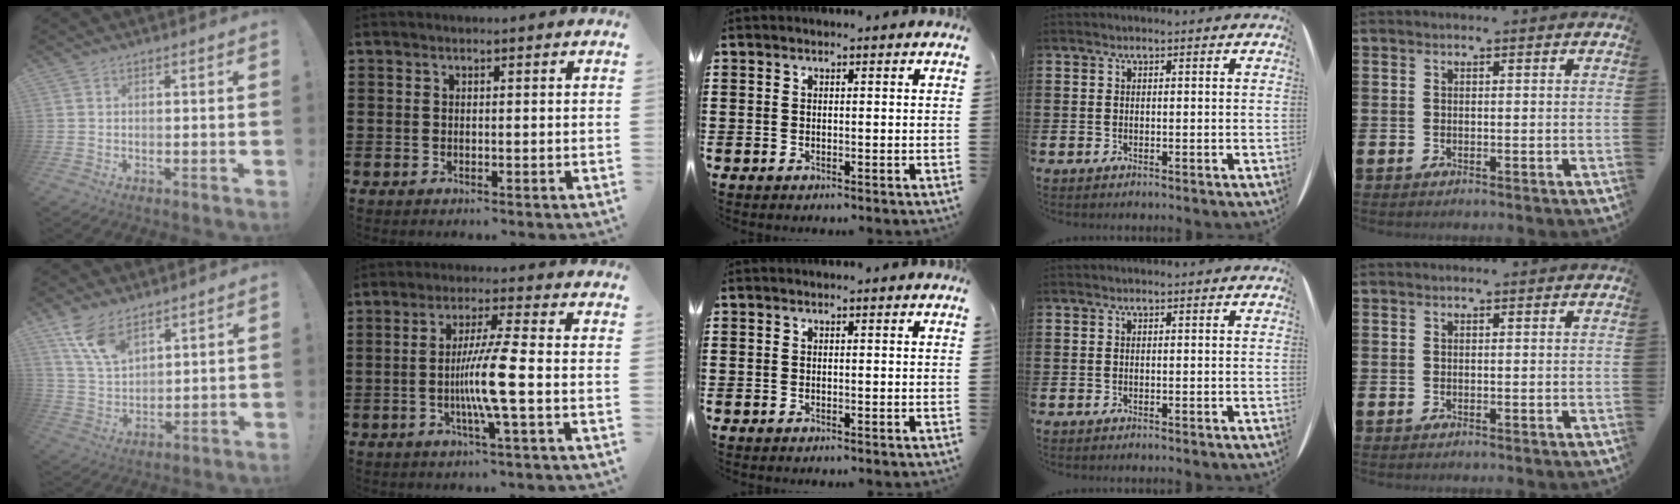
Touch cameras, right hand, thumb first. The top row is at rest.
{"thumb": {"total": 10.3, "force": [7.4, 4.5, 5.5], "torque": [-0.102, -0.040, 0.144]}, "index": {"total": 7.7, "force": [-1.6, -0.6, 7.5], "torque": [-0.143, -0.017, -0.035]}}